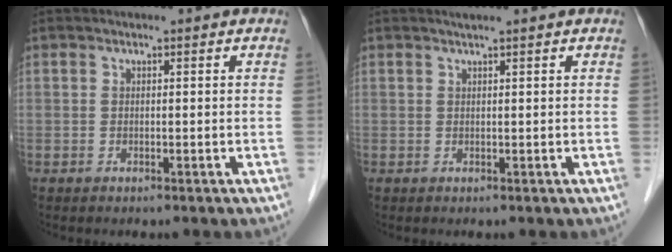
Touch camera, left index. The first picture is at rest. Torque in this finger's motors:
{"motor_torque": [-0.58, -0.55, -0.46, 0.00]}